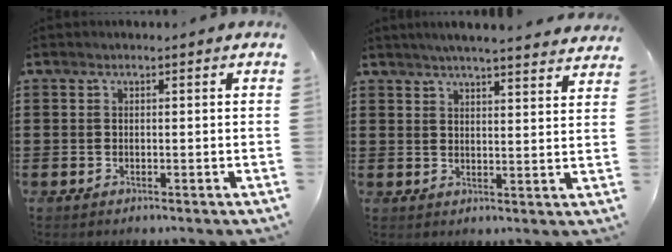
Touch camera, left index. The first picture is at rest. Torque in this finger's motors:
{"motor_torque": [1.23, -0.91, 0.25, 0.09]}